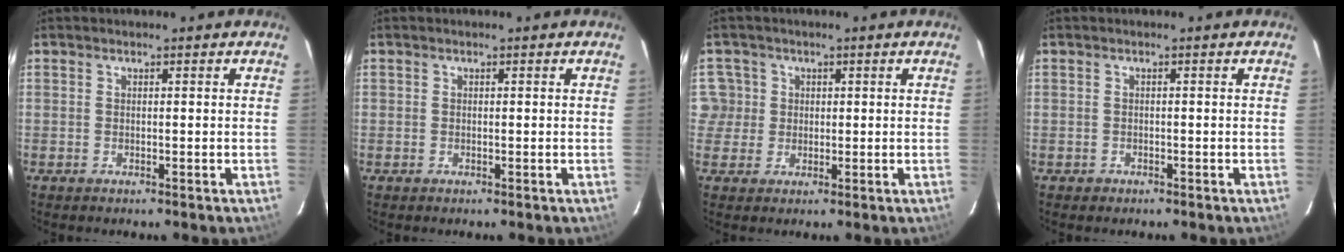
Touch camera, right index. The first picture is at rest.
{"total": 0.0}
{"total": 4.0, "force": [0.6, 4.0, 0.2], "torque": [0.018, 0.024, 0.010]}
{"total": 0.9, "force": [-0.6, 0.7, 0.0], "torque": [-0.001, 0.002, -0.007]}